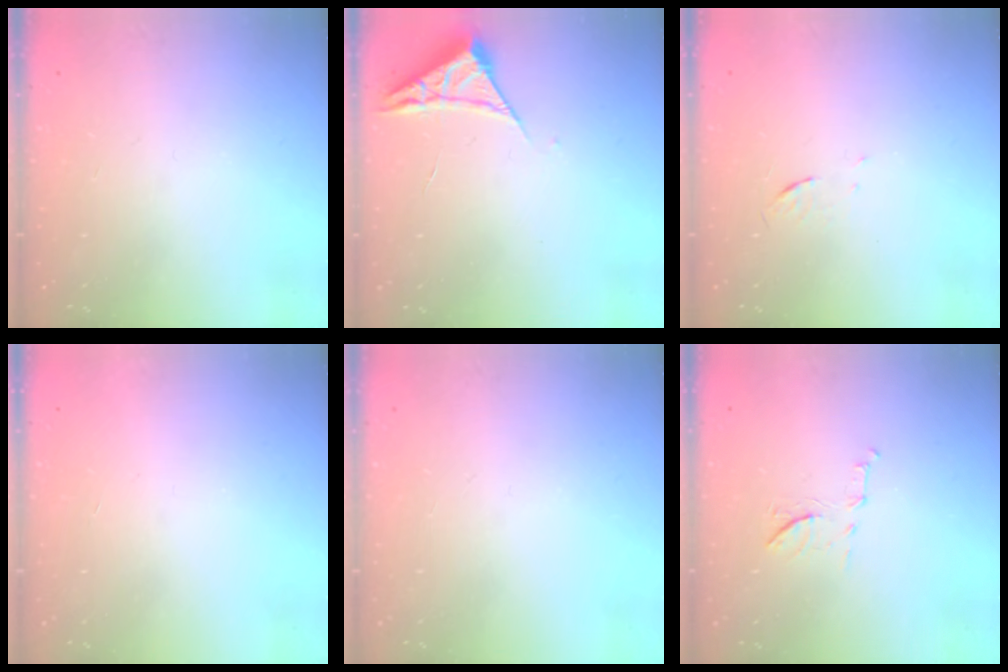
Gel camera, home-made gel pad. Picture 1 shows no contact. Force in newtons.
{"total": 4.2, "press": 4.2, "slide": 0.5}
{"total": 3.2, "press": 3.0, "slide": 1.3}
{"total": 1.7, "press": 1.7, "slide": 0.1}
{"total": 0.0}
{"total": 7.2, "press": 7.0, "slide": 1.5}